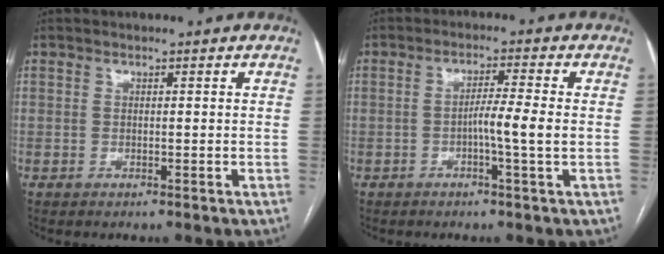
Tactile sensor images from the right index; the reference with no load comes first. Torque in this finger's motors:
{"motor_torque": [0.40, 0.20, 0.41, 0.09]}